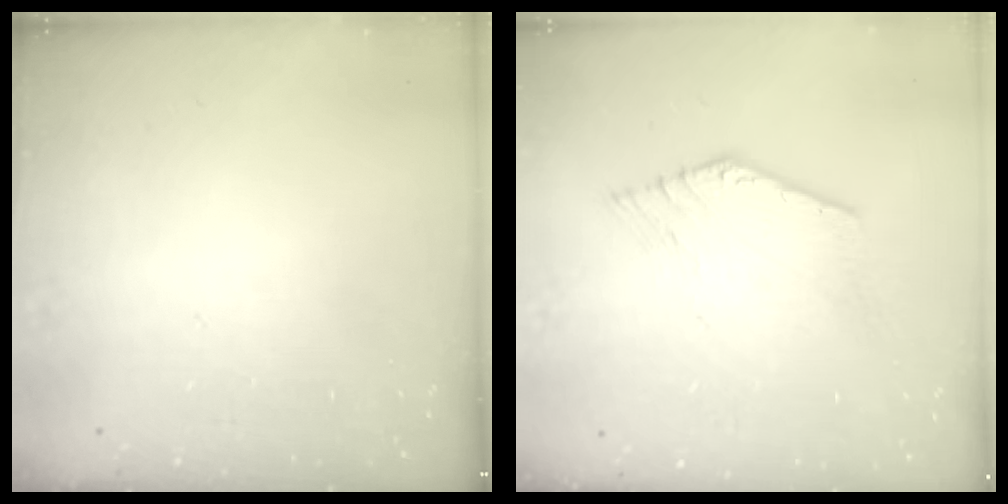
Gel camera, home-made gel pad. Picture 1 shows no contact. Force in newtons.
{"total": 1.8, "press": 1.8, "slide": 0.2}